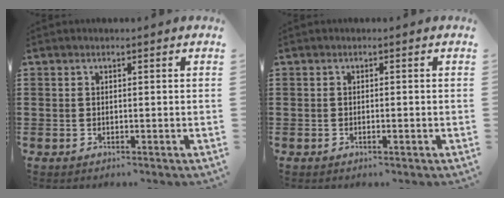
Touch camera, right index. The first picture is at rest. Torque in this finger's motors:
{"motor_torque": [-0.28, -0.05, 0.05, -0.01]}